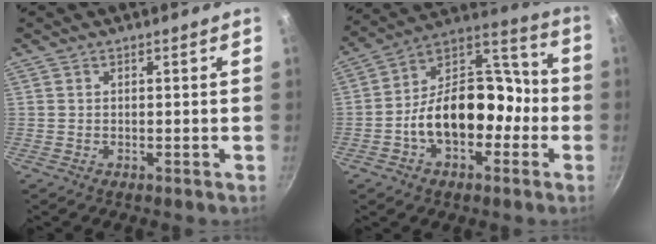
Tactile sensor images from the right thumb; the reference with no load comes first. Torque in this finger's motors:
{"motor_torque": [2.15, 2.86, 1.52, -0.89, 0.14]}